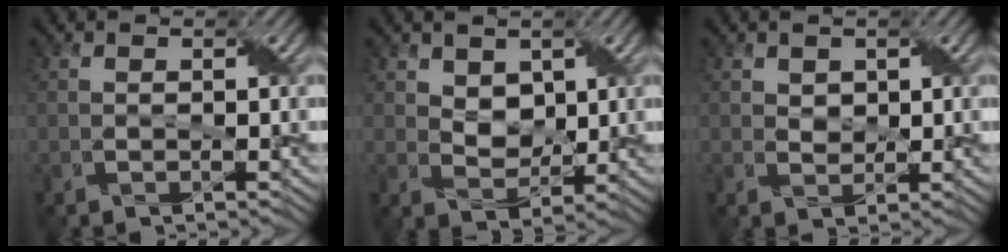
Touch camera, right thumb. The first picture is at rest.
{"total": 3.9, "force": [1.8, 2.8, 2.0], "torque": [-0.054, -0.009, 0.025]}
{"total": 1.7, "force": [0.9, 1.3, 0.5], "torque": [-0.020, -0.003, 0.016]}